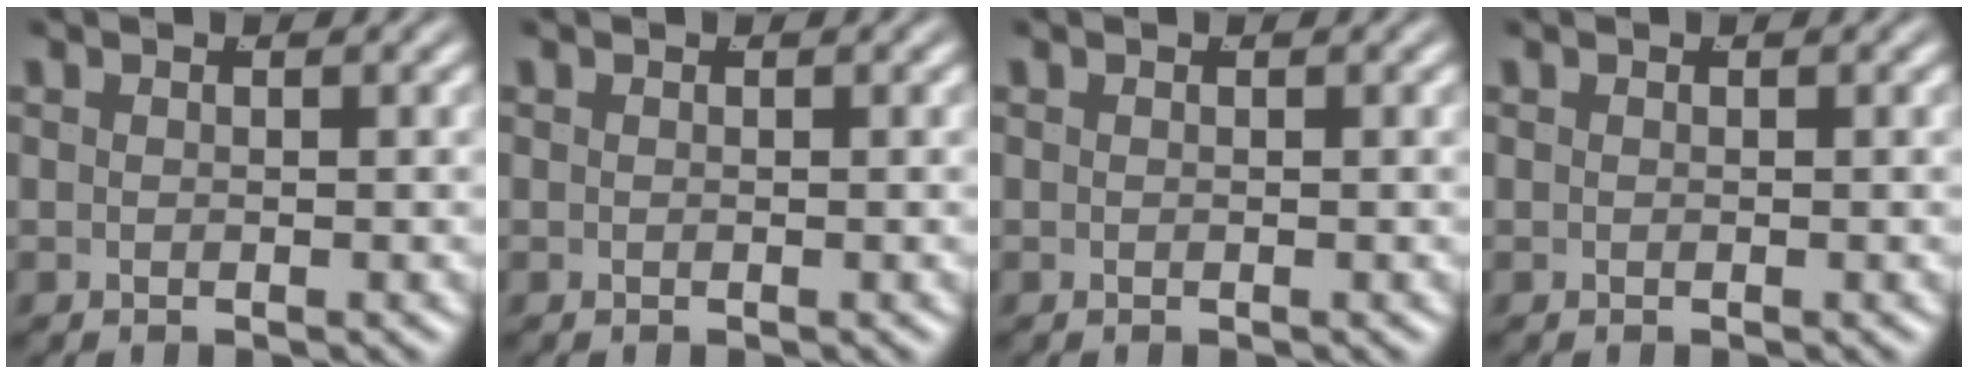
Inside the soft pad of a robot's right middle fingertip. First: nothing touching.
{"total": 0.0}
{"total": 0.0}
{"total": 0.0}